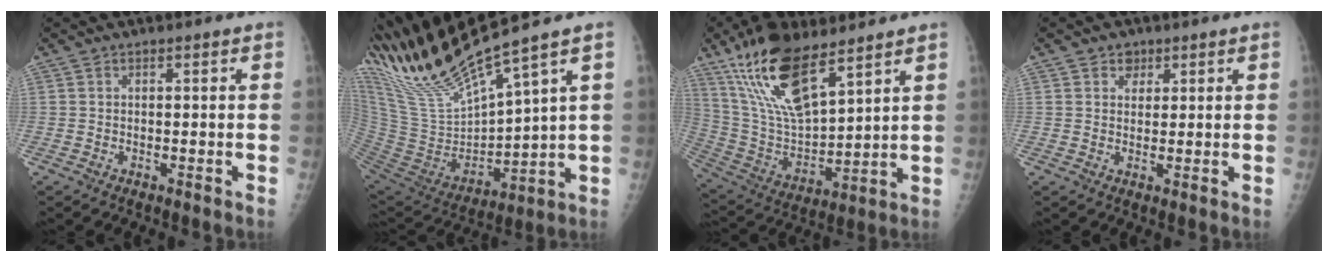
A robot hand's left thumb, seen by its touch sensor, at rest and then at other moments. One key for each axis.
{"total": 22.0, "fx": 17.2, "fy": 2.4, "fz": 13.4, "tx": -0.251, "ty": -0.068, "tz": 0.347}
{"total": 18.3, "fx": 11.8, "fy": 6.5, "fz": 12.5, "tx": -0.219, "ty": -0.051, "tz": 0.236}
{"total": 2.7, "fx": 1.4, "fy": 2.2, "fz": 0.7, "tx": 0.006, "ty": -0.006, "tz": 0.016}